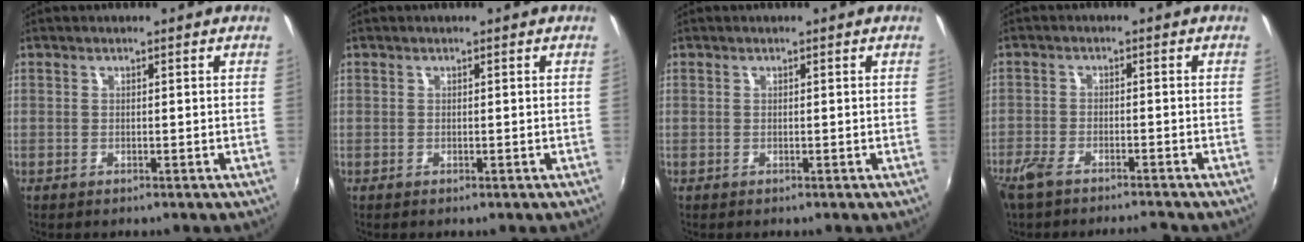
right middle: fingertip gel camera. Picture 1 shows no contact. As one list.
[{"total": 0.0}, {"total": 0.0}, {"total": 6.5, "force": [-5.5, 1.5, 3.1], "torque": [-0.083, -0.018, -0.104]}]